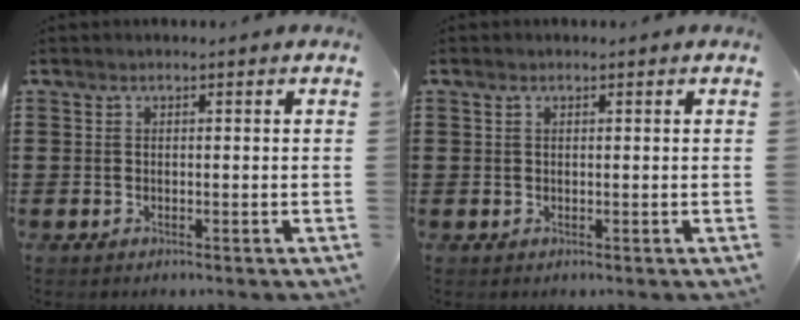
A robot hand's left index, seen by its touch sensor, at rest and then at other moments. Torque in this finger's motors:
{"motor_torque": [0.89, 0.31, 0.13, 0.03]}